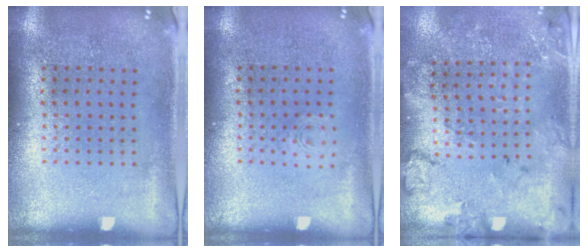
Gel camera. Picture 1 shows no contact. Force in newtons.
{"total": 0.6, "press": 0.6, "slide": 0.1}
{"total": 1.8, "press": 1.6, "slide": 0.7}